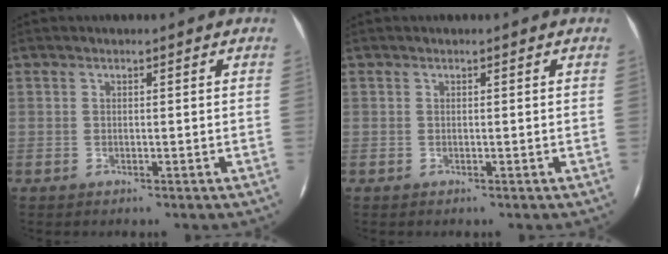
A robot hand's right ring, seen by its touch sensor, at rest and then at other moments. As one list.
[{"total": 0.0}]